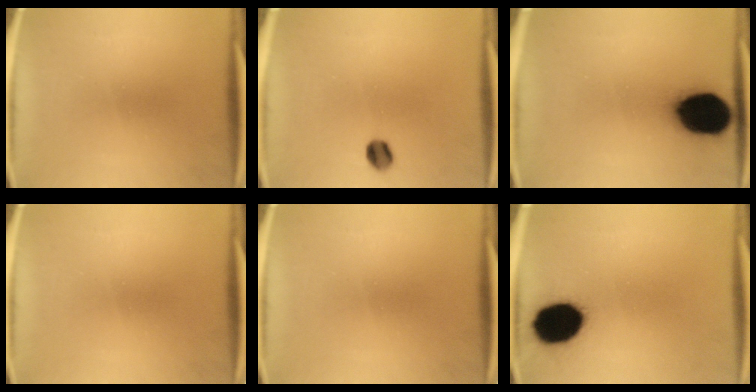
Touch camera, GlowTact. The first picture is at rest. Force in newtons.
{"total": 3.4}
{"total": 19.8}
{"total": 0.0}
{"total": 0.0}
{"total": 16.1}